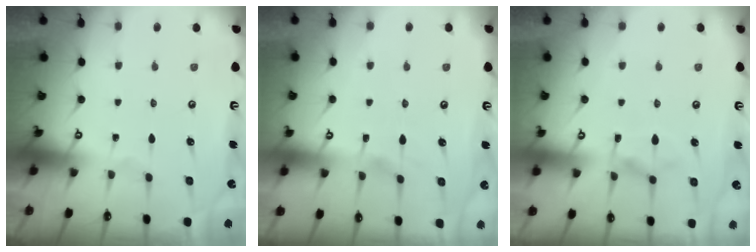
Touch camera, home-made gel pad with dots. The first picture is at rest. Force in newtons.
{"total": 0.8, "press": 0.0, "slide": 0.8}
{"total": 5.7, "press": 5.6, "slide": 1.1}